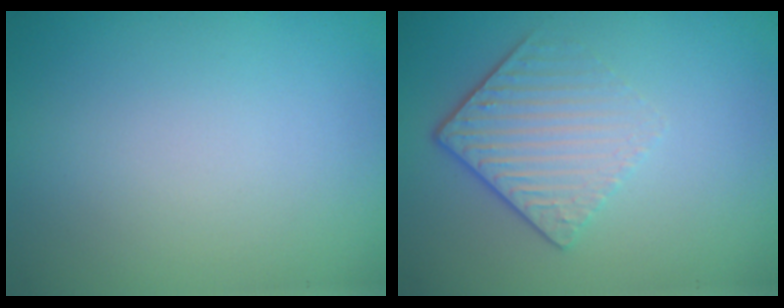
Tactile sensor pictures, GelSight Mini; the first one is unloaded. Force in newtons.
{"total": 4.3, "press": 2.8, "slide": 3.3}